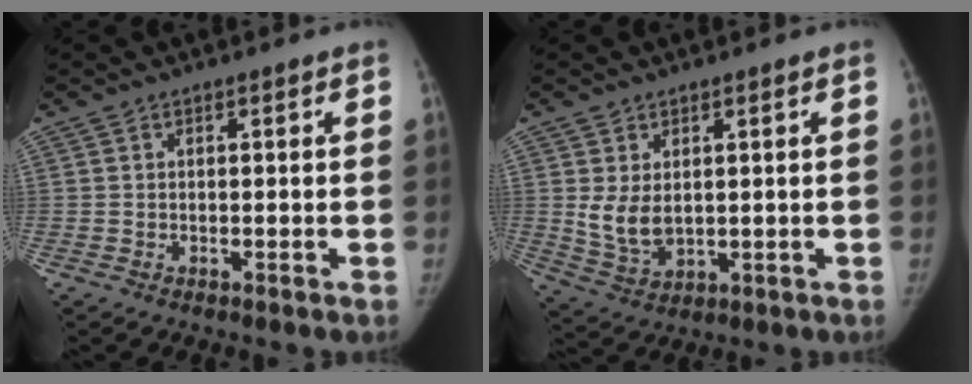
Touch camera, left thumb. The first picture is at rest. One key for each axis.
{"total": 6.2, "fx": 0.9, "fy": 4.1, "fz": 4.6, "tx": -0.079, "ty": -0.016, "tz": 0.033}